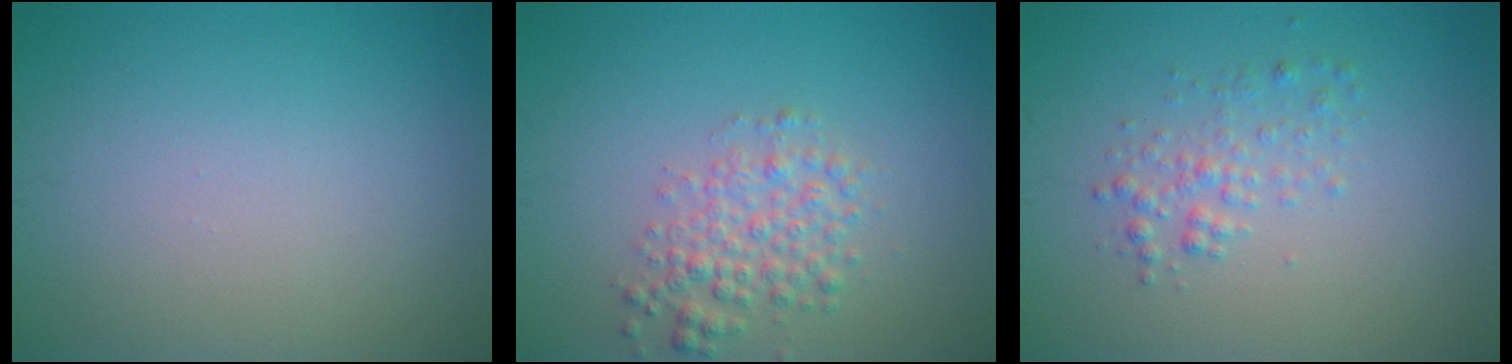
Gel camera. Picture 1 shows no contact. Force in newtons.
{"total": 3.1, "press": 3.1, "slide": 0.1}
{"total": 1.8, "press": 1.8, "slide": 0.0}